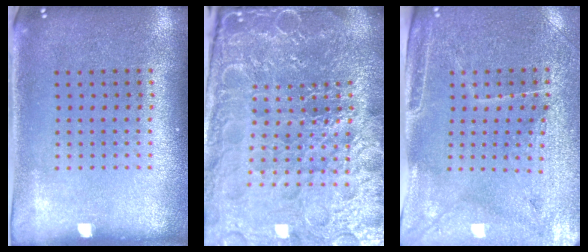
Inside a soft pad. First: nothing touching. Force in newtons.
{"total": 6.1, "press": 5.5, "slide": 2.7}
{"total": 3.3, "press": 3.1, "slide": 1.0}